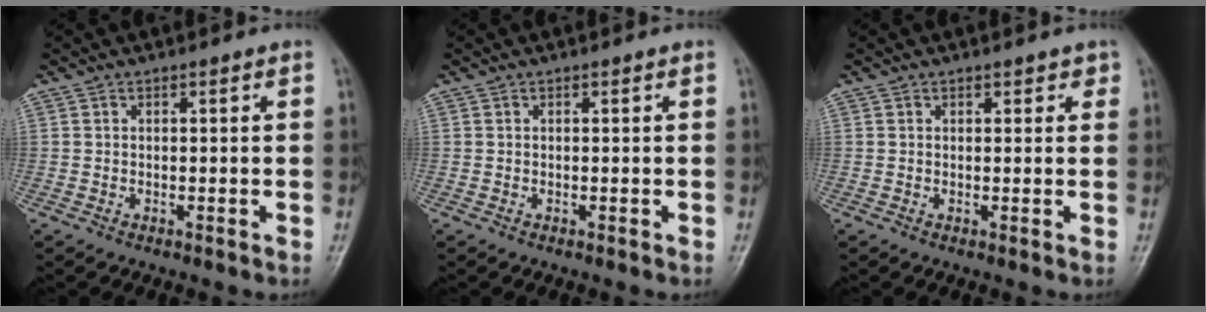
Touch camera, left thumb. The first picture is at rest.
{"total": 0.0}
{"total": 1.5, "force": [1.1, 0.9, 0.6], "torque": [0.008, -0.004, 0.008]}